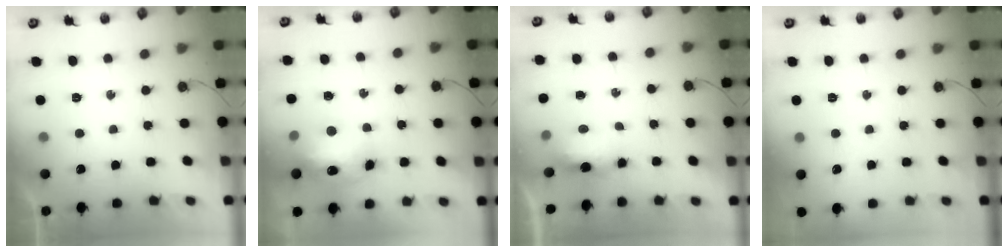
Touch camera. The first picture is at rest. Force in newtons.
{"total": 14.4, "press": 14.4, "slide": 1.3}
{"total": 8.5, "press": 6.8, "slide": 5.0}
{"total": 0.0}